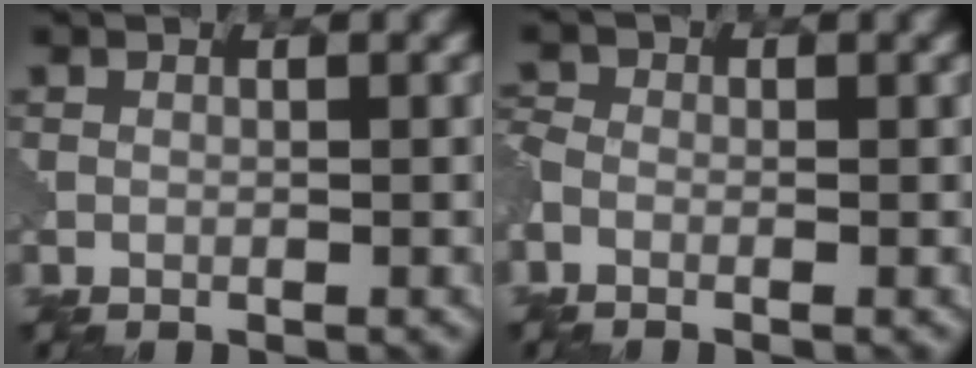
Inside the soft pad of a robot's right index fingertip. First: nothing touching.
{"total": 1.6, "force": [-0.8, 1.1, 0.8], "torque": [-0.019, 0.003, -0.033]}